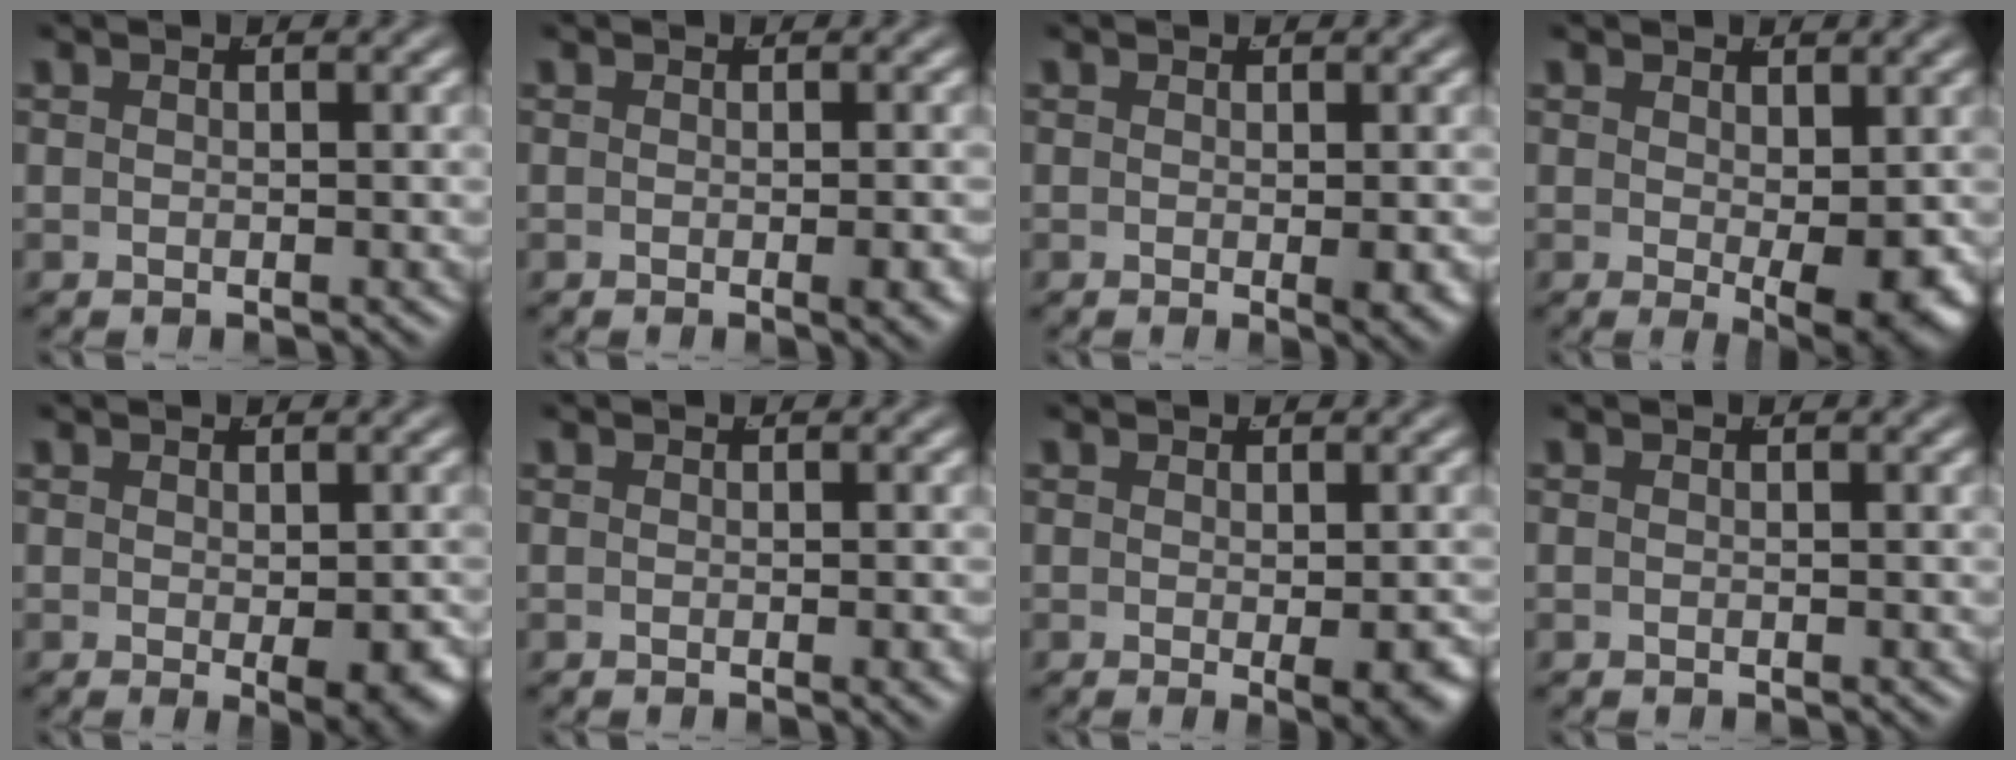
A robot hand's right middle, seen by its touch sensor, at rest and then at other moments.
{"total": 1.1, "force": [-0.4, -0.1, 1.0], "torque": [-0.009, 0.002, -0.007]}
{"total": 1.2, "force": [-0.2, 0.1, 1.2], "torque": [-0.010, -0.005, 0.000]}
{"total": 4.0, "force": [-0.3, 0.9, 3.9], "torque": [-0.036, -0.025, 0.009]}
{"total": 2.6, "force": [-0.6, 0.7, 2.4], "torque": [-0.018, -0.015, -0.002]}
{"total": 0.5, "force": [-0.1, 0.0, 0.5], "torque": [-0.003, 0.002, -0.003]}
{"total": 2.1, "force": [-0.5, 0.3, 2.0], "torque": [-0.014, -0.009, -0.004]}
{"total": 0.0}